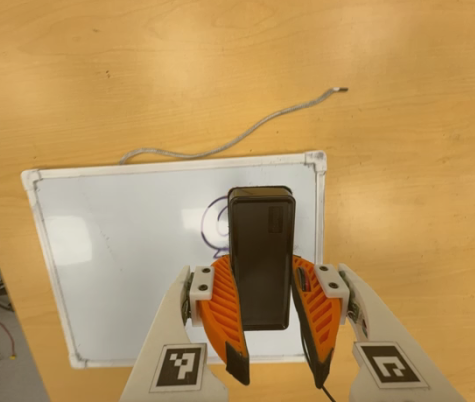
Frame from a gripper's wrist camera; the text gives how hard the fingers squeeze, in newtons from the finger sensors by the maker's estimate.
{"total": 9.4, "left": 7.6, "right": 11.1}